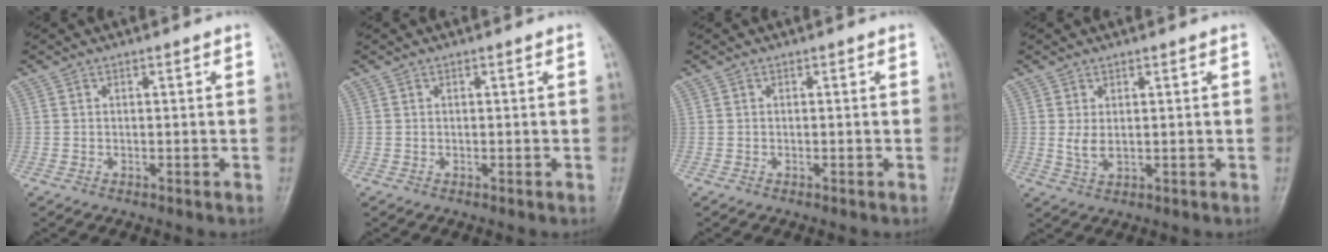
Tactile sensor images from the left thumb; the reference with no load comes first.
{"total": 0.0}
{"total": 0.0}
{"total": 2.8, "force": [0.6, 1.3, 2.4], "torque": [-0.045, -0.007, 0.020]}